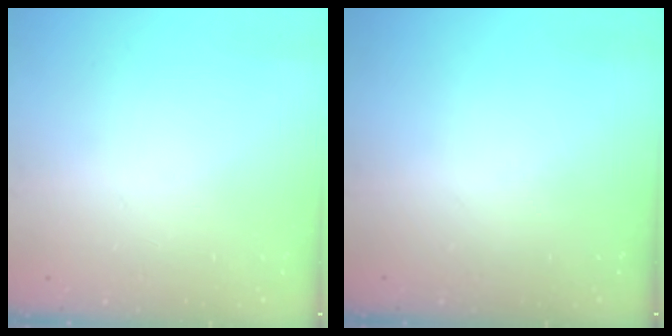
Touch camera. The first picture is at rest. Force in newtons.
{"total": 0.0}